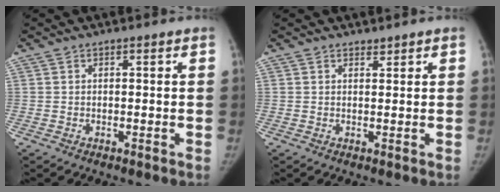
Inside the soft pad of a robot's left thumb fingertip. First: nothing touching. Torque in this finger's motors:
{"motor_torque": [0.23, -0.08, 0.31, -0.12, -0.05]}